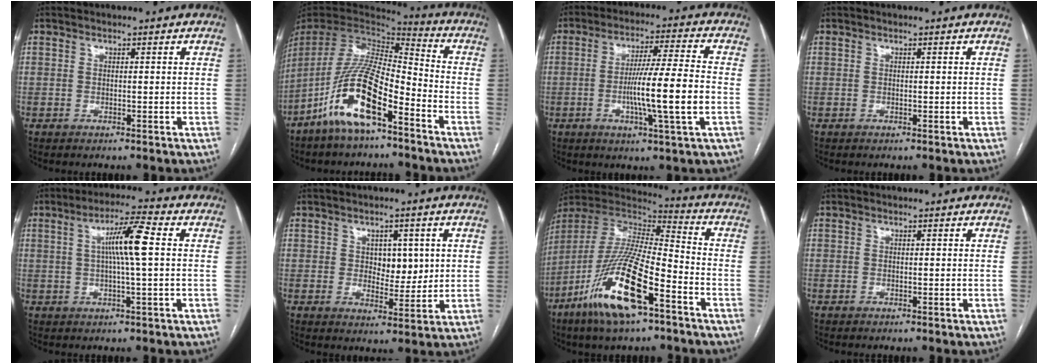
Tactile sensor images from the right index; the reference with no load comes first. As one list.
[{"total": 15.1, "force": [-8.4, 3.8, 12.0], "torque": [-0.245, -0.008, -0.156]}, {"total": 11.9, "force": [-2.2, -0.6, 11.7], "torque": [-0.206, -0.005, -0.044]}, {"total": 0.0}, {"total": 7.7, "force": [1.2, -0.2, 7.6], "torque": [-0.134, 0.009, 0.018]}, {"total": 5.5, "force": [1.2, 3.2, 4.3], "torque": [-0.052, 0.001, 0.024]}, {"total": 20.2, "force": [-10.4, 4.2, 16.8], "torque": [-0.364, -0.038, -0.195]}, {"total": 0.0}]